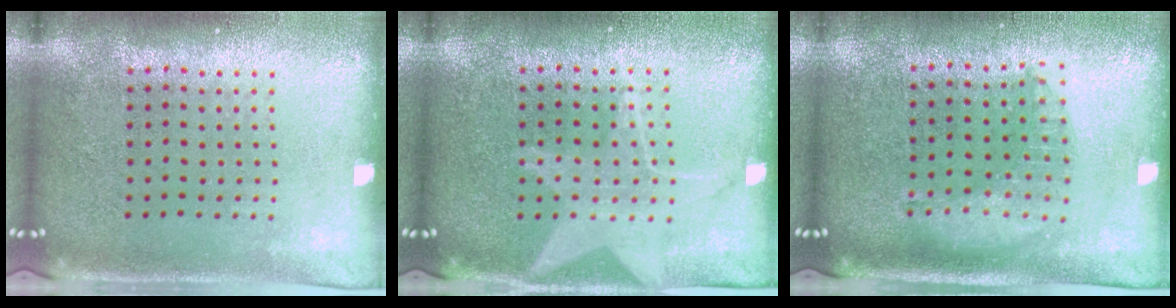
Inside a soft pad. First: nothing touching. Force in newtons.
{"total": 2.4, "press": 2.4, "slide": 0.3}
{"total": 1.2, "press": 1.2, "slide": 0.3}